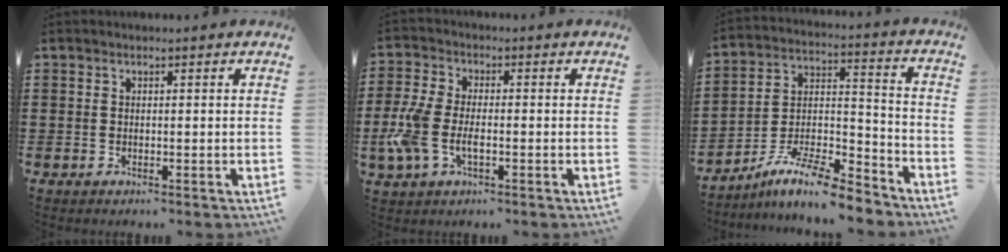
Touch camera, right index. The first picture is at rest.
{"total": 6.2, "force": [-1.7, 3.2, 5.0], "torque": [-0.128, -0.004, -0.041]}
{"total": 10.2, "force": [-8.8, 1.4, 4.9], "torque": [-0.087, 0.019, -0.172]}